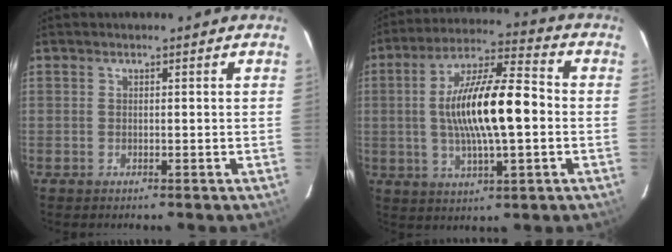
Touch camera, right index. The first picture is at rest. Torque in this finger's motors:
{"motor_torque": [1.49, 0.64, 1.05, 0.21]}